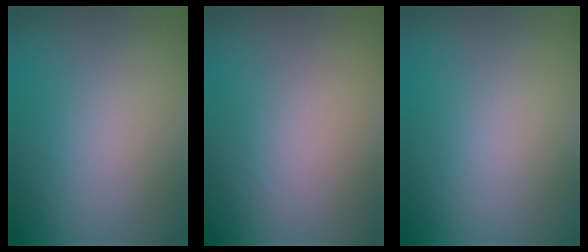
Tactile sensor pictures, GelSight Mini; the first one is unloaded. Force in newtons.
{"total": 0.0}
{"total": 0.0}